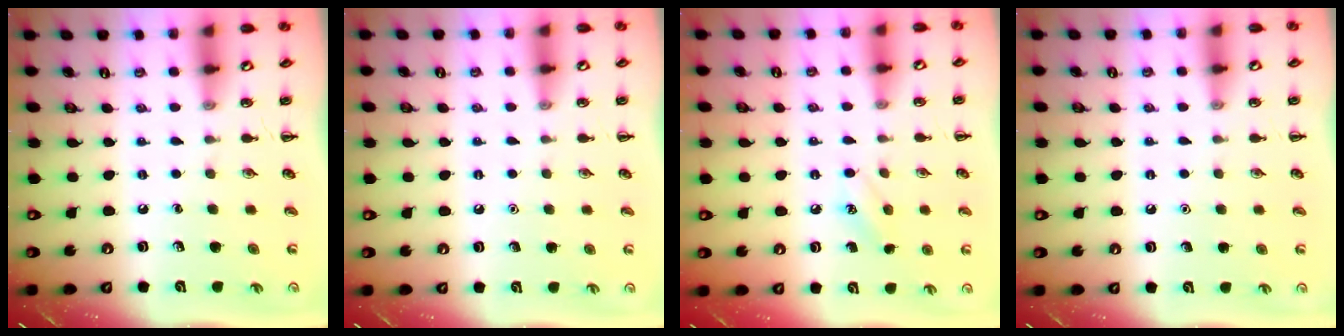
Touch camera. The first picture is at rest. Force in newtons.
{"total": 1.6, "press": 1.6, "slide": 0.1}
{"total": 9.0, "press": 8.8, "slide": 1.9}
{"total": 1.5, "press": 1.5, "slide": 0.1}